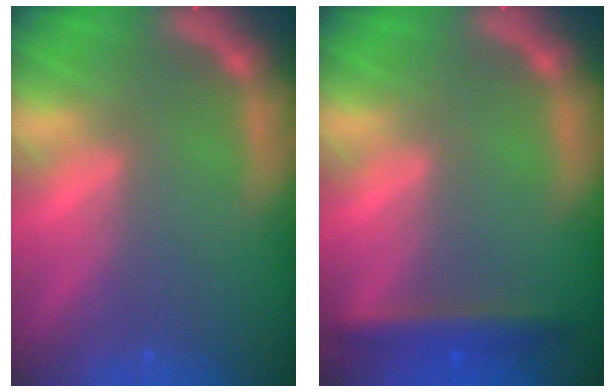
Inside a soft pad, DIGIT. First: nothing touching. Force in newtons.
{"total": 3.0}